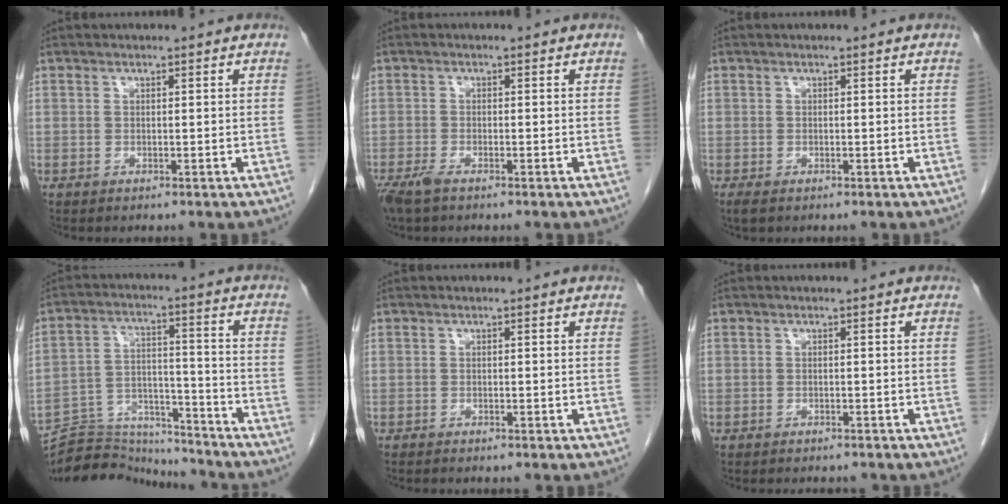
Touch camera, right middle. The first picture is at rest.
{"total": 3.3, "force": [-2.4, 0.8, 2.1], "torque": [-0.046, -0.008, -0.044]}
{"total": 1.4, "force": [-1.0, 0.6, 0.8], "torque": [-0.014, -0.004, -0.012]}
{"total": 14.5, "force": [-14.3, 2.0, 1.3], "torque": [-0.022, 0.030, -0.230]}
{"total": 0.6, "force": [-0.6, 0.0, 0.2], "torque": [-0.008, -0.002, -0.012]}
{"total": 3.1, "force": [-2.8, 1.0, 1.0], "torque": [-0.011, -0.003, -0.032]}